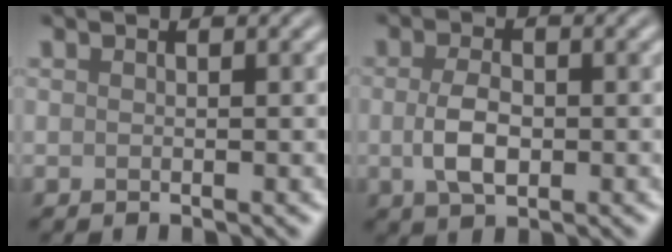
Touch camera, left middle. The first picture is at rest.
{"total": 3.4, "force": [-0.4, 1.9, 2.8], "torque": [-0.060, -0.002, -0.005]}